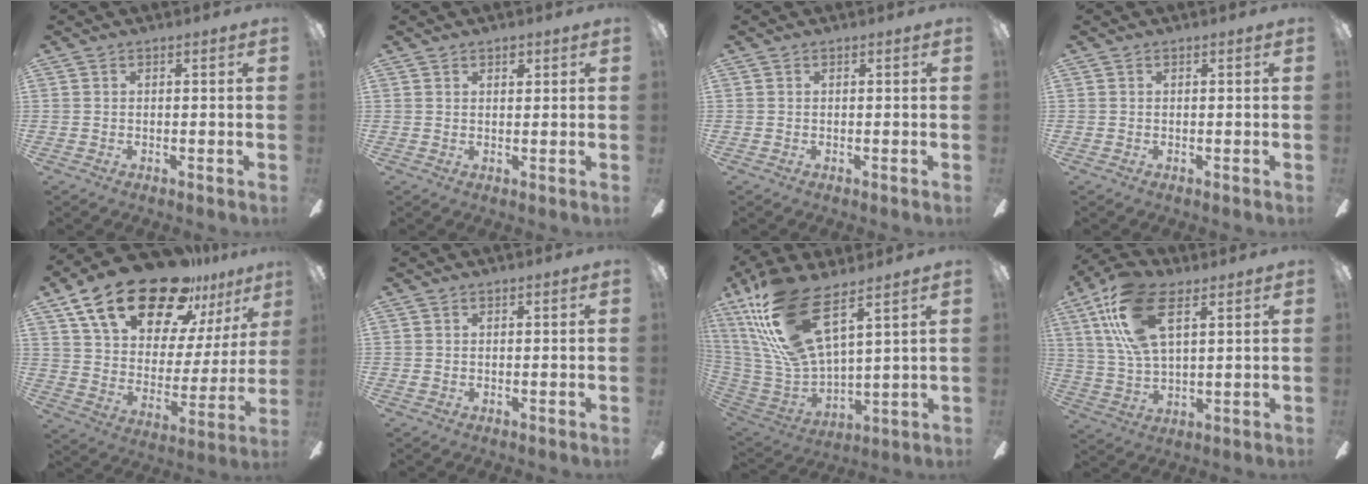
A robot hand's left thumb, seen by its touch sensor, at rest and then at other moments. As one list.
[{"total": 2.0, "force": [1.3, 1.1, 0.9], "torque": [-0.002, -0.005, 0.021]}, {"total": 0.0}, {"total": 0.0}, {"total": 25.3, "force": [17.3, 11.2, 14.6], "torque": [-0.247, -0.104, 0.300]}, {"total": 0.6, "force": [0.3, 0.5, 0.2], "torque": [-0.005, 0.004, 0.004]}, {"total": 22.7, "force": [13.9, 7.6, 16.3], "torque": [-0.364, -0.072, 0.244]}, {"total": 17.9, "force": [8.5, 8.4, 13.4], "torque": [-0.288, -0.009, 0.150]}]